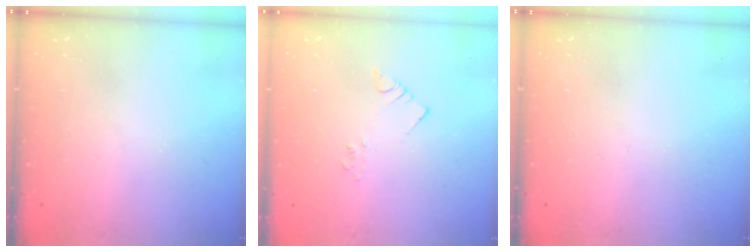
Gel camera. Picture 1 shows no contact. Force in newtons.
{"total": 2.1, "press": 2.1, "slide": 0.3}
{"total": 0.0}